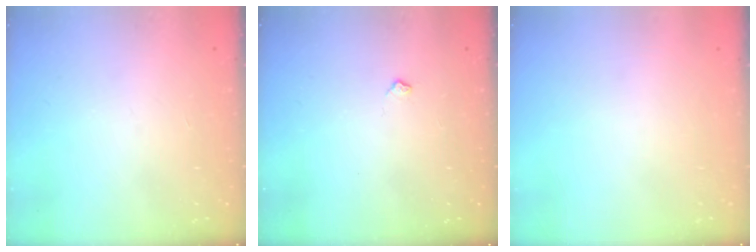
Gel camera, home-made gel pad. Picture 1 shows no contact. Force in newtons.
{"total": 3.6, "press": 3.6, "slide": 0.6}
{"total": 0.0}